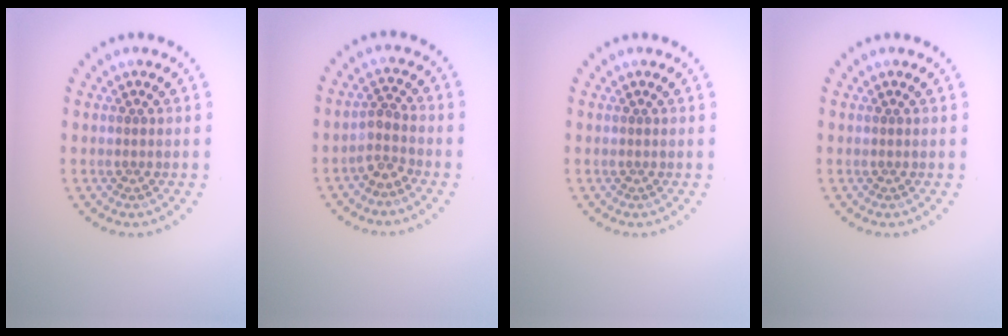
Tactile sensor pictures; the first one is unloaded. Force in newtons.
{"total": 2.0, "press": 1.4, "slide": 1.4}
{"total": 0.0}
{"total": 0.0}